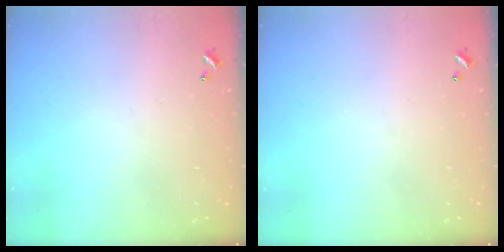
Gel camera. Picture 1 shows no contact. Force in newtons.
{"total": 0.0}